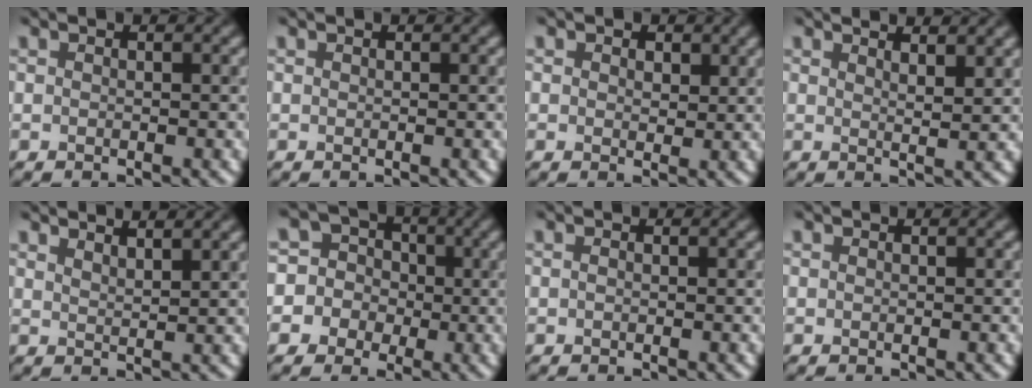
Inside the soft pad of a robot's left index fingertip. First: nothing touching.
{"total": 0.0}
{"total": 1.6, "force": [0.7, 1.2, 0.8], "torque": [-0.012, -0.002, 0.007]}
{"total": 3.7, "force": [2.8, 0.9, 2.2], "torque": [-0.016, 0.010, 0.023]}
{"total": 2.8, "force": [2.5, 0.6, 1.1], "torque": [-0.003, 0.011, 0.030]}
{"total": 7.4, "force": [-0.3, 7.2, 1.7], "torque": [-0.053, 0.037, -0.044]}
{"total": 0.0}
{"total": 0.0}